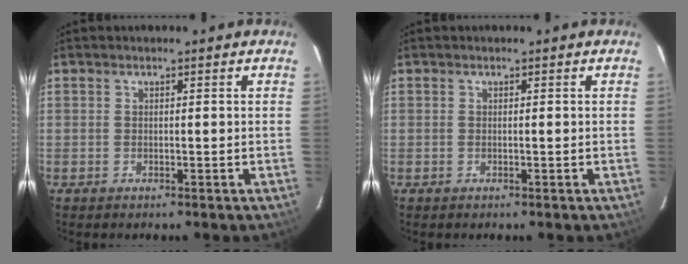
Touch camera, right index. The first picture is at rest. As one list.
[{"total": 0.0}]